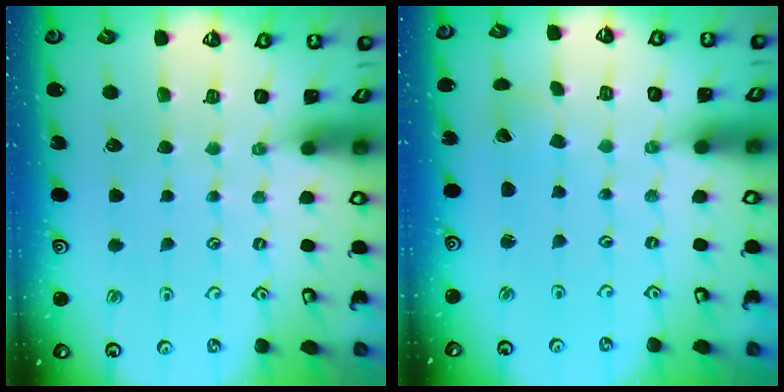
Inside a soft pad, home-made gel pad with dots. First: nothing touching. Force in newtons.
{"total": 1.3, "press": 1.3, "slide": 0.1}